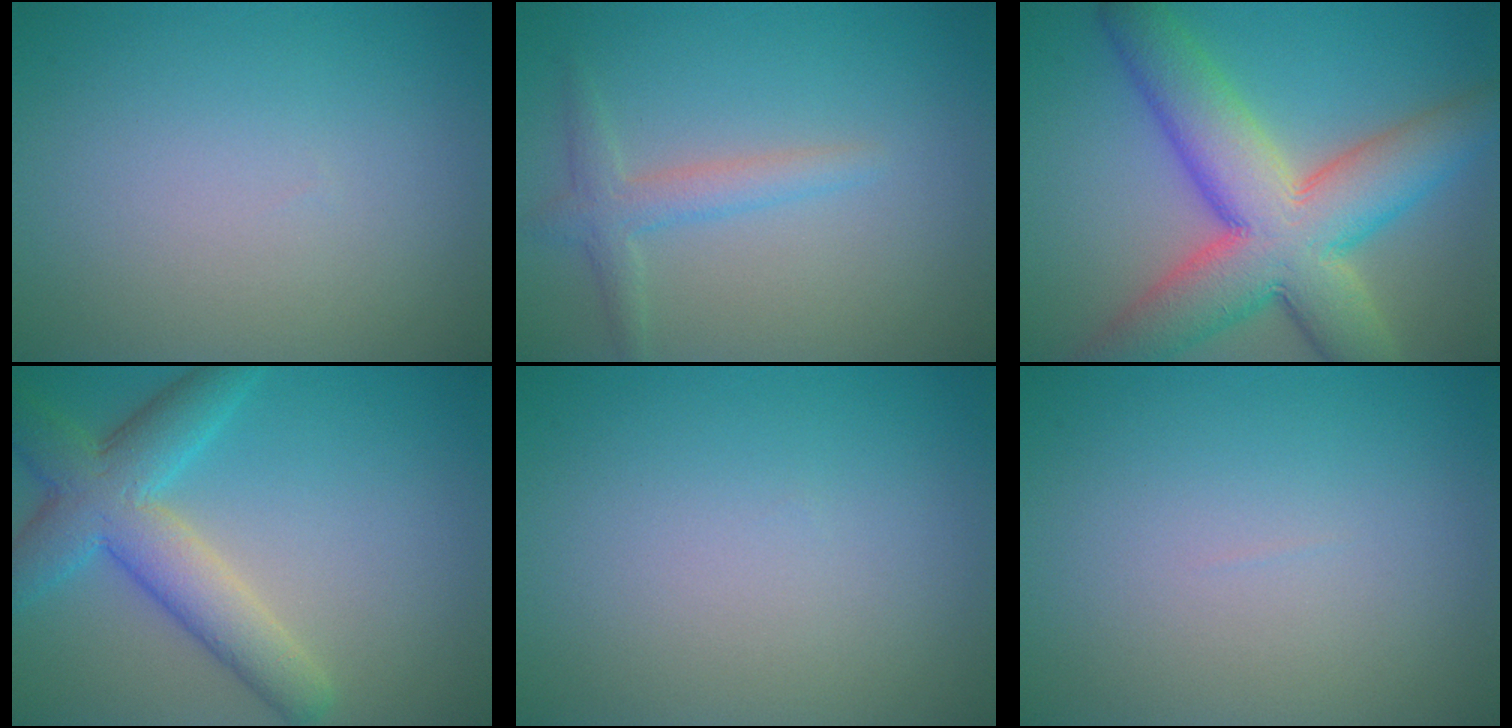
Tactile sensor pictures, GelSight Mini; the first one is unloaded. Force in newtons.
{"total": 2.3, "press": 2.3, "slide": 0.1}
{"total": 11.7, "press": 11.7, "slide": 0.4}
{"total": 6.4, "press": 6.4, "slide": 0.2}
{"total": 0.0}
{"total": 0.0}